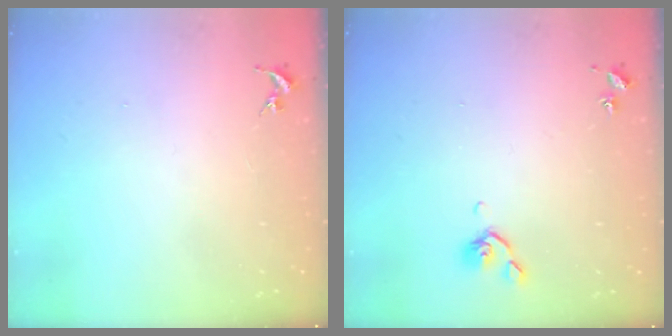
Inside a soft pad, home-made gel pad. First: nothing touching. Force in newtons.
{"total": 5.2, "press": 5.1, "slide": 0.7}